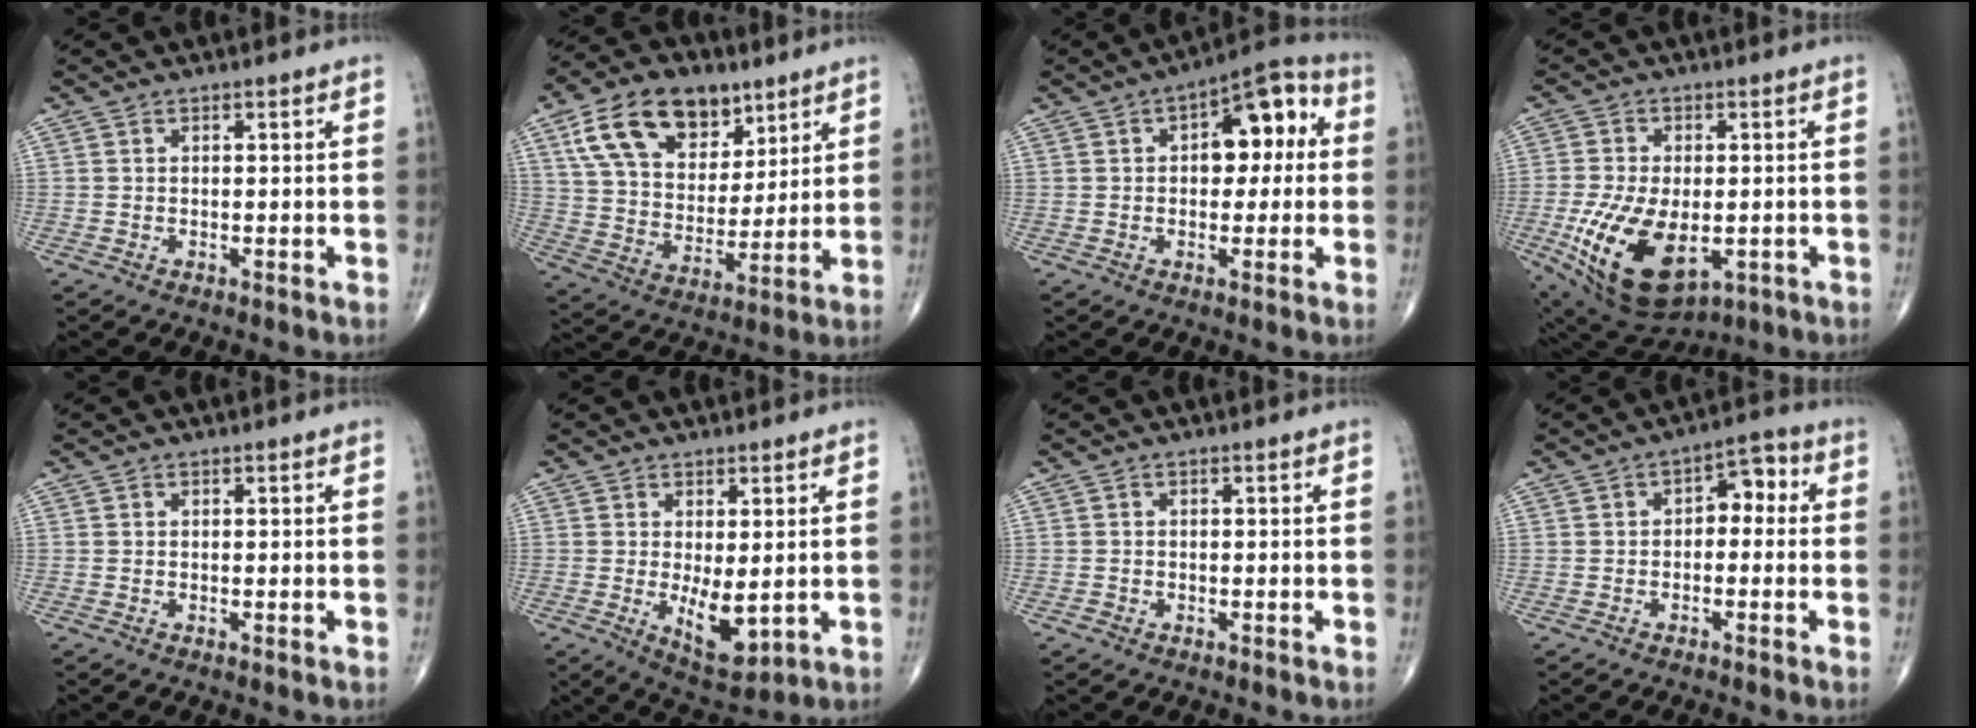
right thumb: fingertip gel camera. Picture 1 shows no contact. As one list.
[{"total": 18.8, "force": [9.8, 11.7, 11.0], "torque": [-0.154, -0.029, 0.174]}, {"total": 11.5, "force": [2.1, 6.3, 9.5], "torque": [-0.091, 0.029, 0.019]}, {"total": 17.0, "force": [-4.5, 9.3, 13.5], "torque": [-0.260, -0.009, -0.051]}, {"total": 0.0}, {"total": 7.2, "force": [-0.5, 3.1, 6.5], "torque": [-0.087, -0.020, 0.006]}, {"total": 0.6, "force": [-0.4, 0.5, 0.2], "torque": [0.001, 0.002, -0.010]}, {"total": 5.5, "force": [0.1, 3.4, 4.3], "torque": [-0.034, 0.025, -0.011]}]